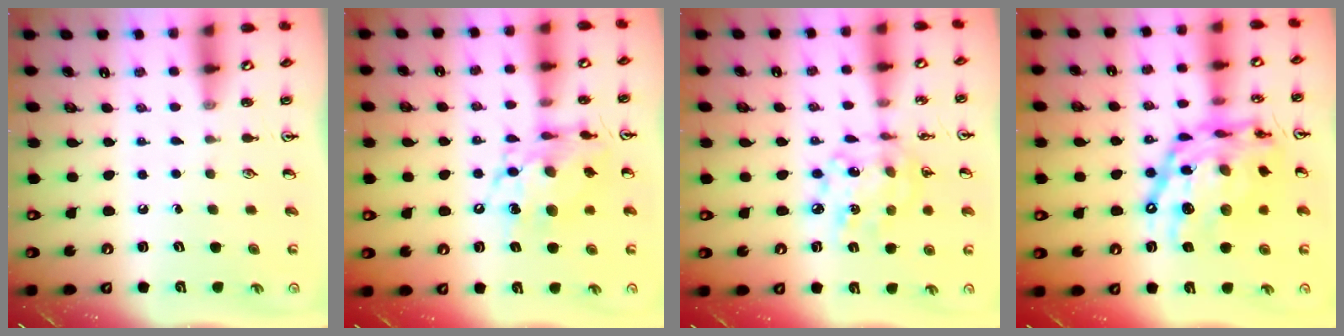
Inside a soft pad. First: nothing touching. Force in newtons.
{"total": 12.7, "press": 12.7, "slide": 1.0}
{"total": 11.2, "press": 11.1, "slide": 0.8}
{"total": 23.2, "press": 23.1, "slide": 2.0}